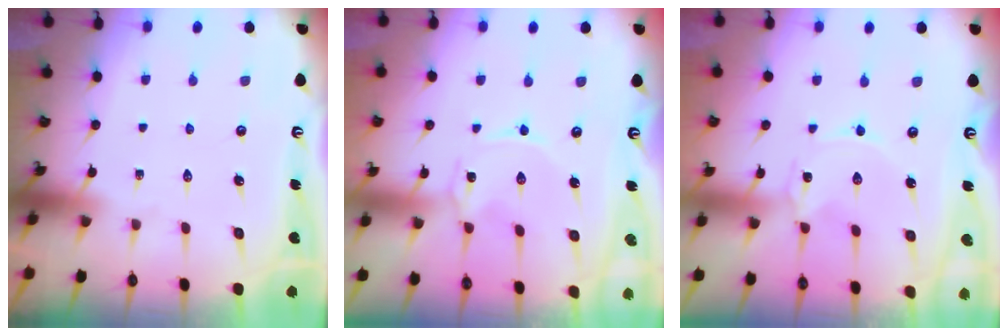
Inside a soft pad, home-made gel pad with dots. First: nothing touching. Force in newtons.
{"total": 0.6, "press": 0.6, "slide": 0.2}
{"total": 0.0}